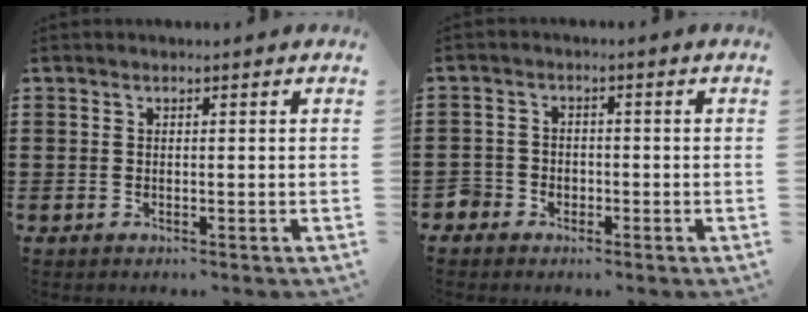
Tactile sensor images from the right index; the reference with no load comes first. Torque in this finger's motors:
{"motor_torque": [-0.30, 0.72, 0.01, -0.01]}